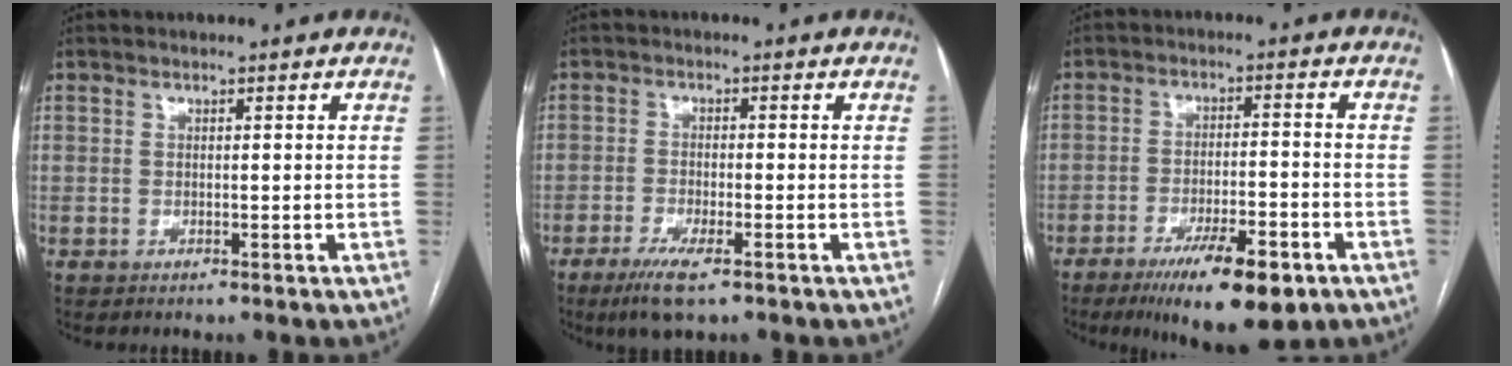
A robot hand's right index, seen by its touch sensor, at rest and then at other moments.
{"total": 5.6, "force": [-3.6, 1.0, 4.2], "torque": [-0.084, -0.012, -0.061]}
{"total": 12.2, "force": [-7.4, 2.8, 9.3], "torque": [-0.146, -0.014, -0.111]}